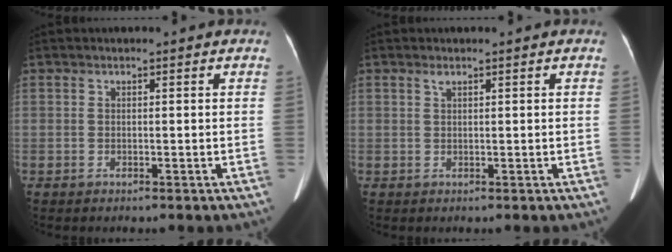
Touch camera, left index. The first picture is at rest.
{"total": 0.6, "force": [0.4, 0.2, 0.4], "torque": [-0.010, 0.007, 0.011]}